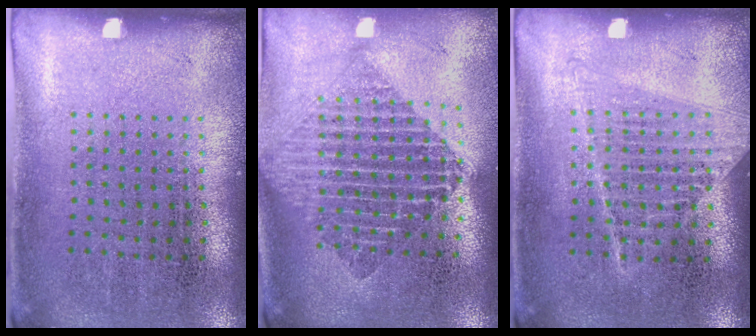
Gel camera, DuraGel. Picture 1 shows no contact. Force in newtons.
{"total": 1.9, "press": 1.6, "slide": 1.1}
{"total": 1.2, "press": 1.1, "slide": 0.4}